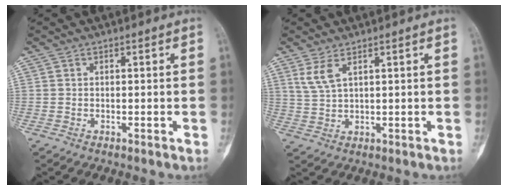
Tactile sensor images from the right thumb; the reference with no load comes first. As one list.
[{"total": 3.9, "force": [2.1, 1.2, 3.0], "torque": [-0.070, -0.006, 0.054]}]